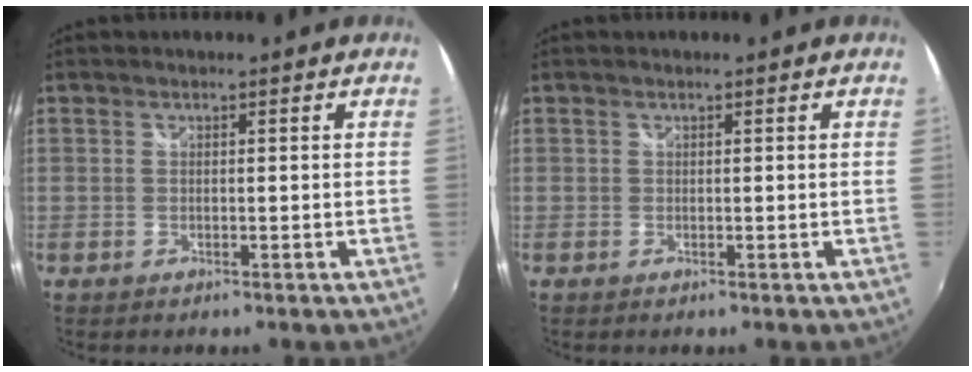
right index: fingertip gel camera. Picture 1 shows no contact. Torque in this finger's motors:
{"motor_torque": [0.11, 0.09, 0.04, 0.01]}